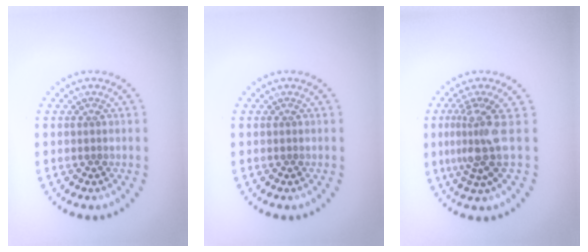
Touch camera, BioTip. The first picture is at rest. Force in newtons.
{"total": 0.0}
{"total": 3.6, "press": 2.6, "slide": 2.5}